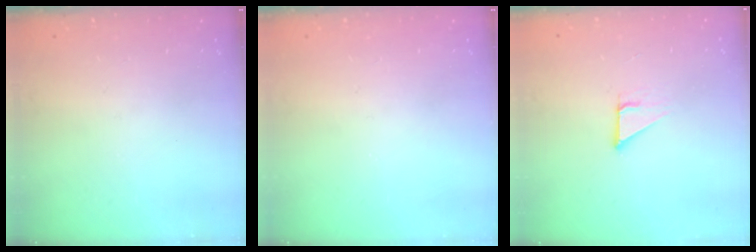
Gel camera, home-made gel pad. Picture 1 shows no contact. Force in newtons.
{"total": 0.0}
{"total": 2.9, "press": 2.9, "slide": 0.2}